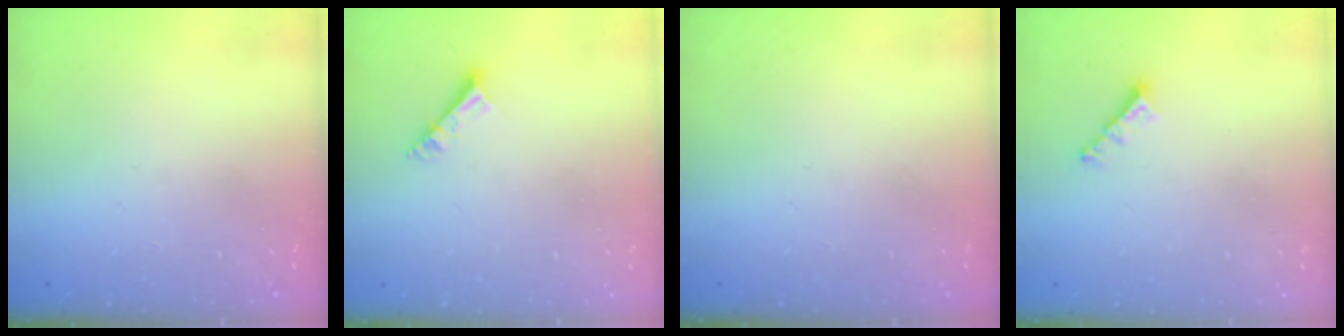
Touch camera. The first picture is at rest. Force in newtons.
{"total": 4.1, "press": 4.1, "slide": 0.2}
{"total": 0.0}
{"total": 3.4, "press": 3.4, "slide": 0.1}